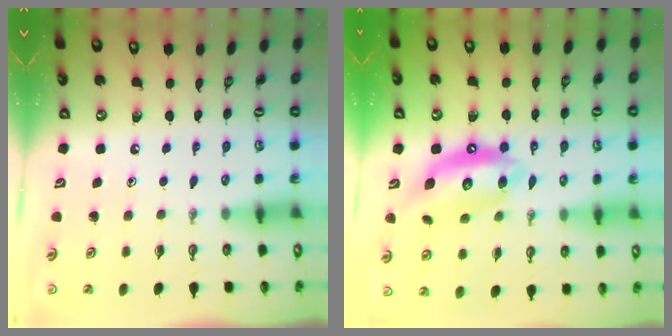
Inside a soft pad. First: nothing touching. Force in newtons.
{"total": 13.9, "press": 13.8, "slide": 1.6}